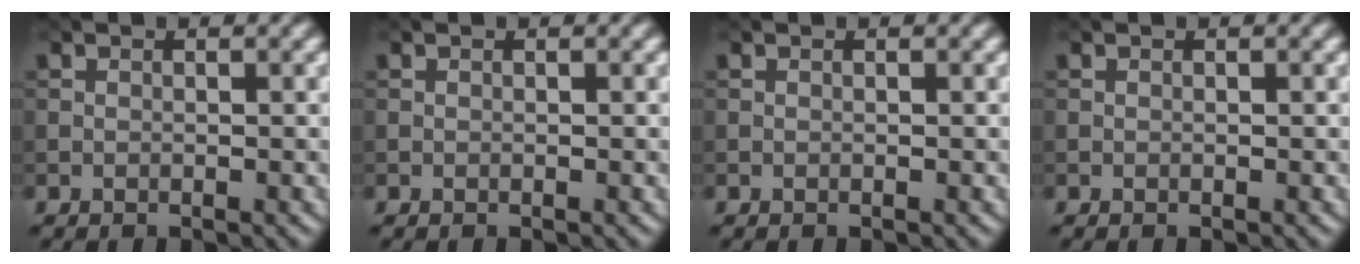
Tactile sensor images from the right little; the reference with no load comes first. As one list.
[{"total": 0.0}, {"total": 0.0}, {"total": 0.0}]